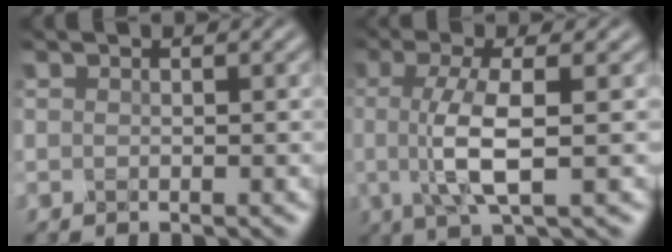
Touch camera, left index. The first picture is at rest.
{"total": 5.5, "force": [-0.1, 1.5, 5.3], "torque": [-0.107, 0.000, -0.002]}